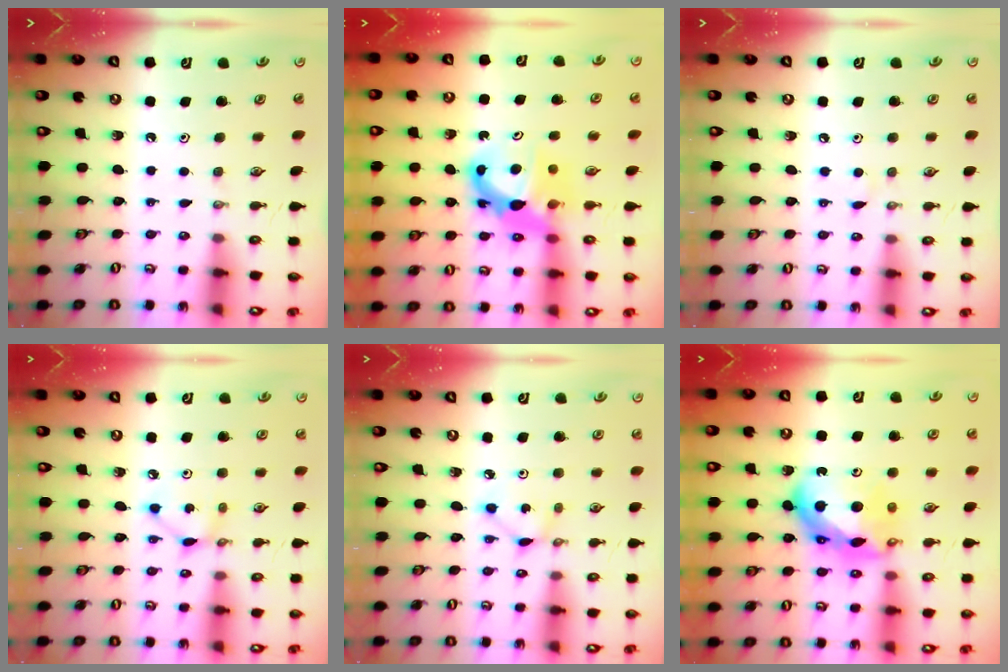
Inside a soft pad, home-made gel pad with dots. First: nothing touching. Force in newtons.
{"total": 8.4, "press": 8.4, "slide": 0.9}
{"total": 2.1, "press": 2.1, "slide": 0.3}
{"total": 3.4, "press": 3.4, "slide": 0.1}
{"total": 1.9, "press": 1.9, "slide": 0.2}
{"total": 15.7, "press": 15.7, "slide": 0.6}